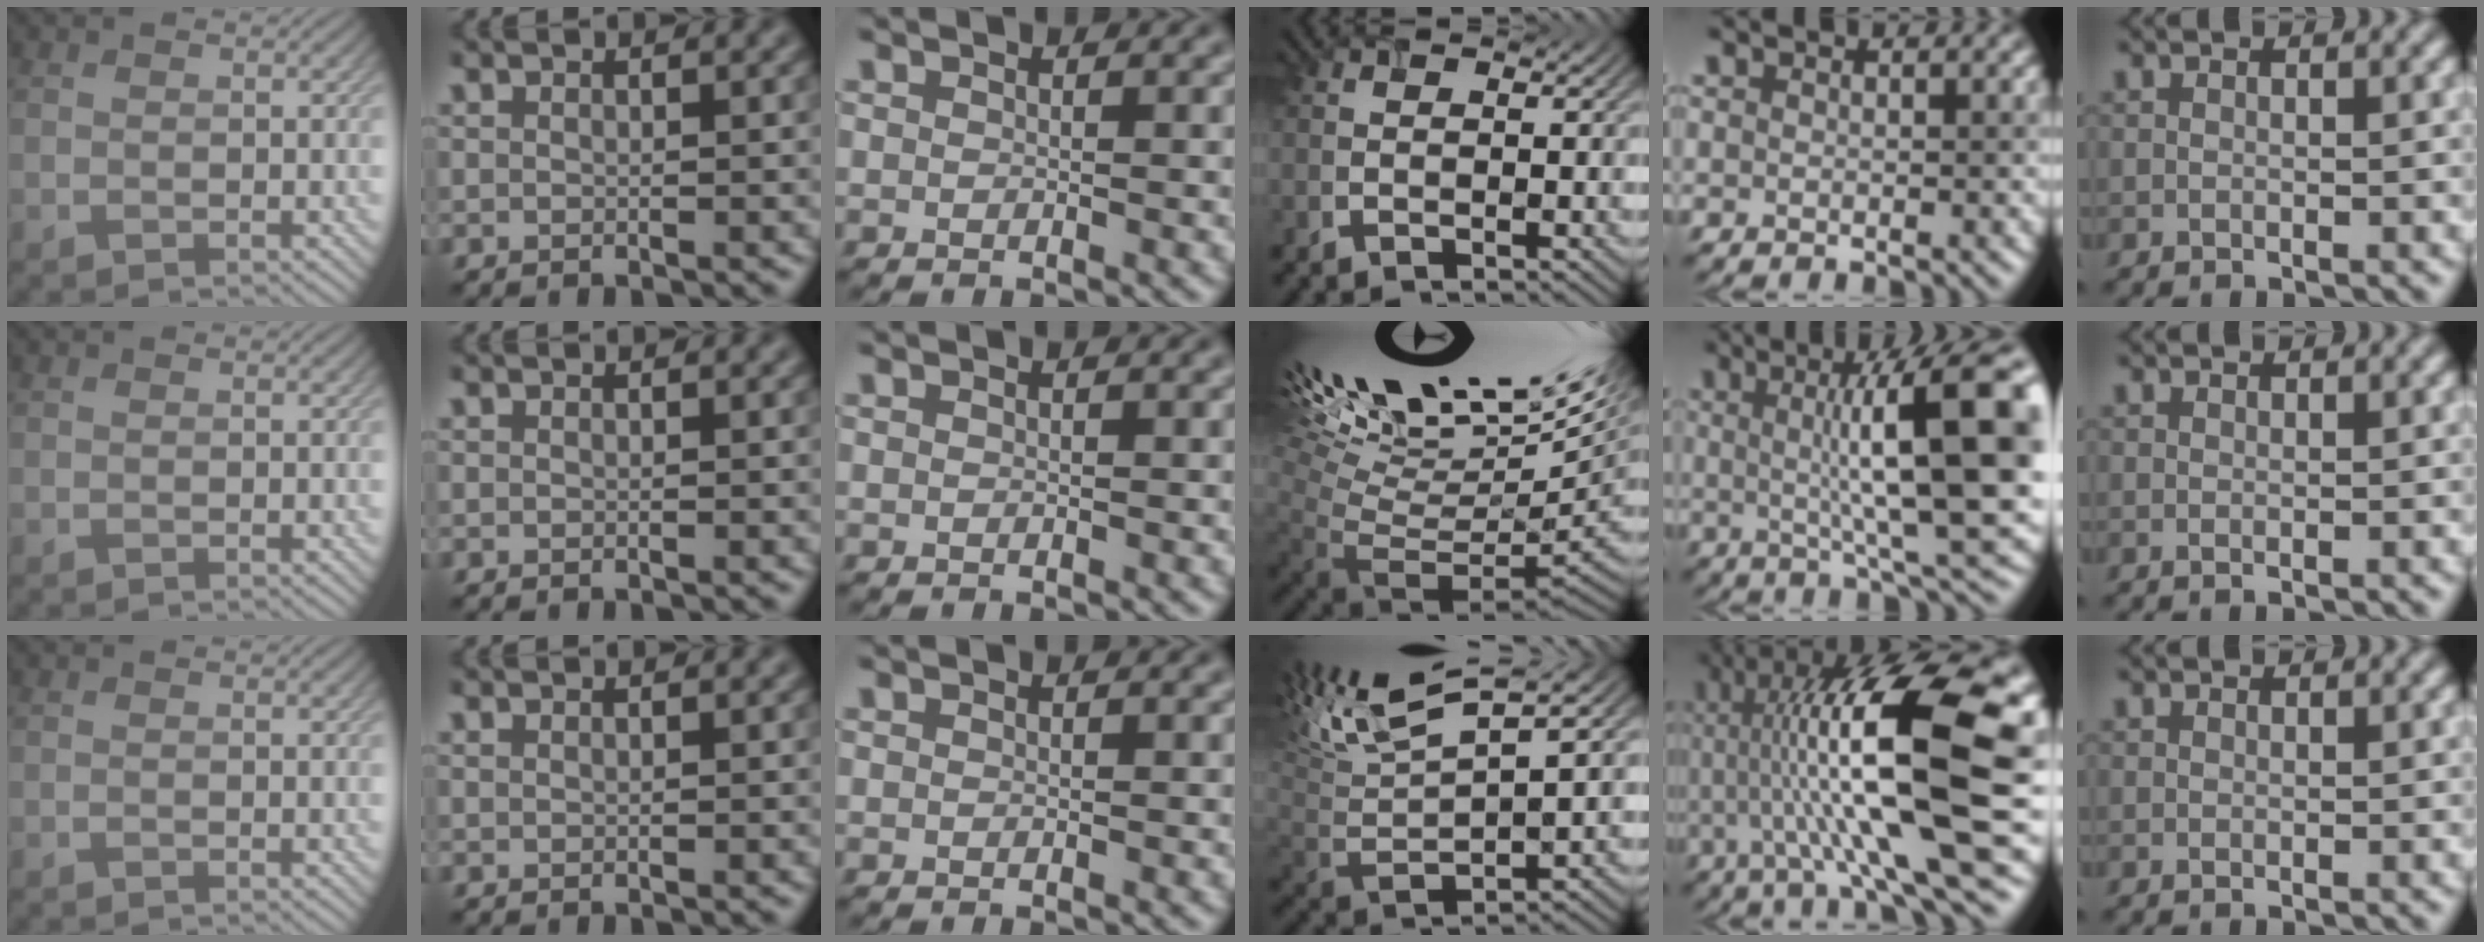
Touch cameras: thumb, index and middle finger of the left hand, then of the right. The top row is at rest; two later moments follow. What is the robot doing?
{"motion": "screw", "object": "timer"}